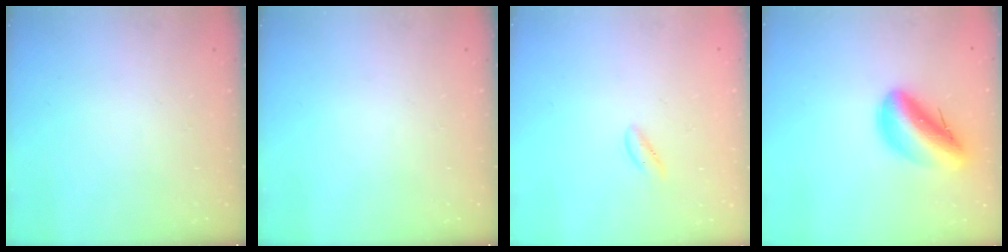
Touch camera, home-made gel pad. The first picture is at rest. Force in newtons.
{"total": 0.0}
{"total": 0.6, "press": 0.5, "slide": 0.4}
{"total": 14.4, "press": 13.8, "slide": 4.0}